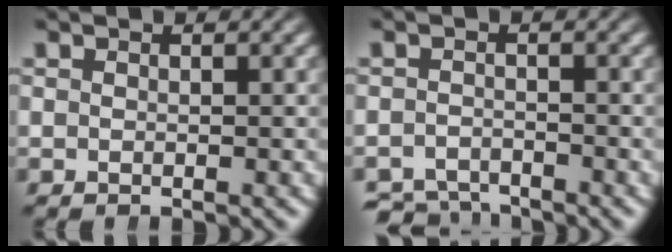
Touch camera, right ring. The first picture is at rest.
{"total": 3.8, "force": [-3.6, 1.0, 0.2], "torque": [0.002, -0.022, -0.057]}